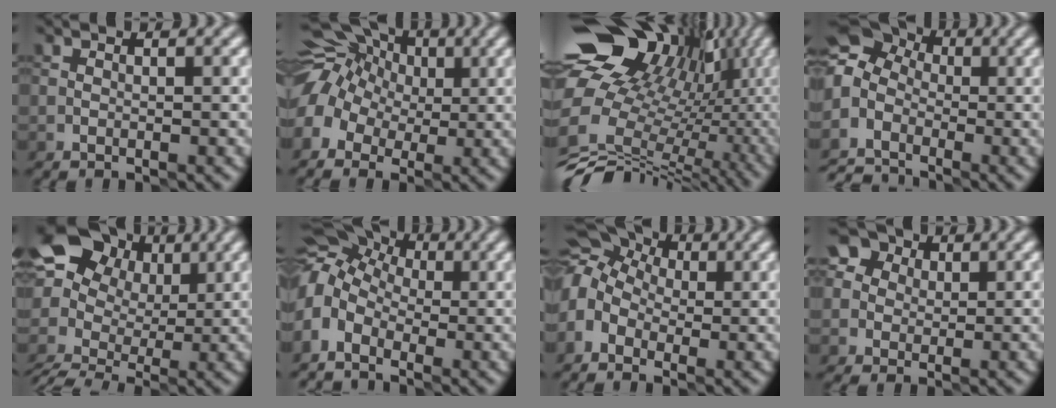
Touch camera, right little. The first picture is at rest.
{"total": 12.1, "force": [2.2, 10.0, 6.6], "torque": [-0.134, 0.042, -0.004]}
{"total": 17.7, "force": [4.1, 13.5, 10.7], "torque": [-0.197, 0.068, 0.079]}
{"total": 8.6, "force": [-3.6, 7.1, 3.4], "torque": [-0.082, -0.004, -0.066]}
{"total": 12.1, "force": [2.9, 9.7, 6.6], "torque": [-0.140, 0.032, 0.041]}
{"total": 6.2, "force": [-0.4, 5.0, 3.7], "torque": [-0.070, 0.018, -0.029]}
{"total": 6.6, "force": [0.3, 5.2, 4.0], "torque": [-0.077, 0.034, -0.007]}
{"total": 5.0, "force": [2.0, 4.2, 2.0], "torque": [-0.014, 0.025, 0.011]}